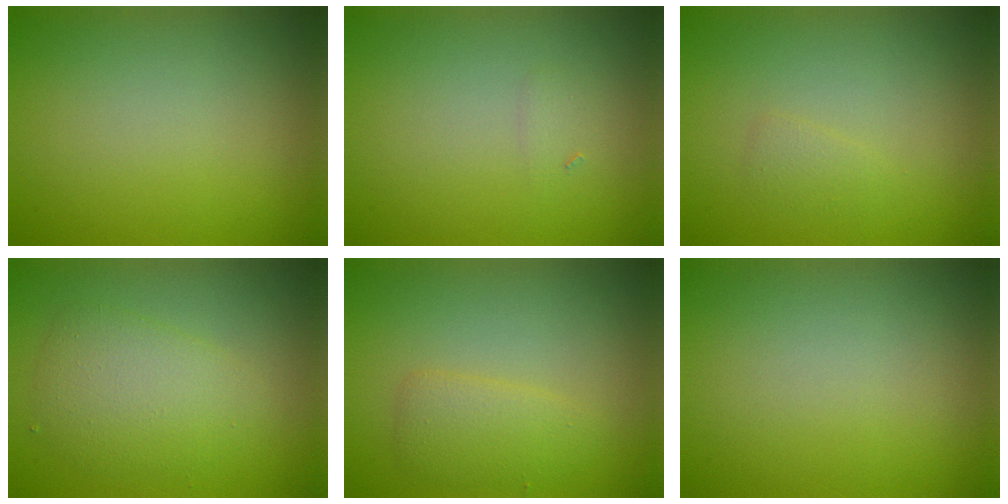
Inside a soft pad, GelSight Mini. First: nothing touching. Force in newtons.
{"total": 0.6, "press": 0.6, "slide": 0.0}
{"total": 0.9, "press": 0.9, "slide": 0.1}
{"total": 3.8, "press": 3.8, "slide": 0.1}
{"total": 2.3, "press": 2.3, "slide": 0.2}
{"total": 0.0}